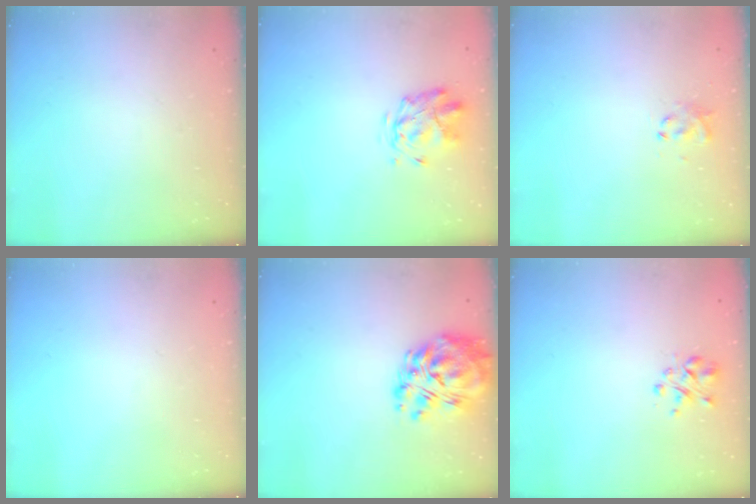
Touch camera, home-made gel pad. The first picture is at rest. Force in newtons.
{"total": 2.8, "press": 2.4, "slide": 1.4}
{"total": 2.8, "press": 2.7, "slide": 0.8}
{"total": 0.0}
{"total": 14.2, "press": 13.3, "slide": 4.9}
{"total": 2.2, "press": 2.2, "slide": 0.3}